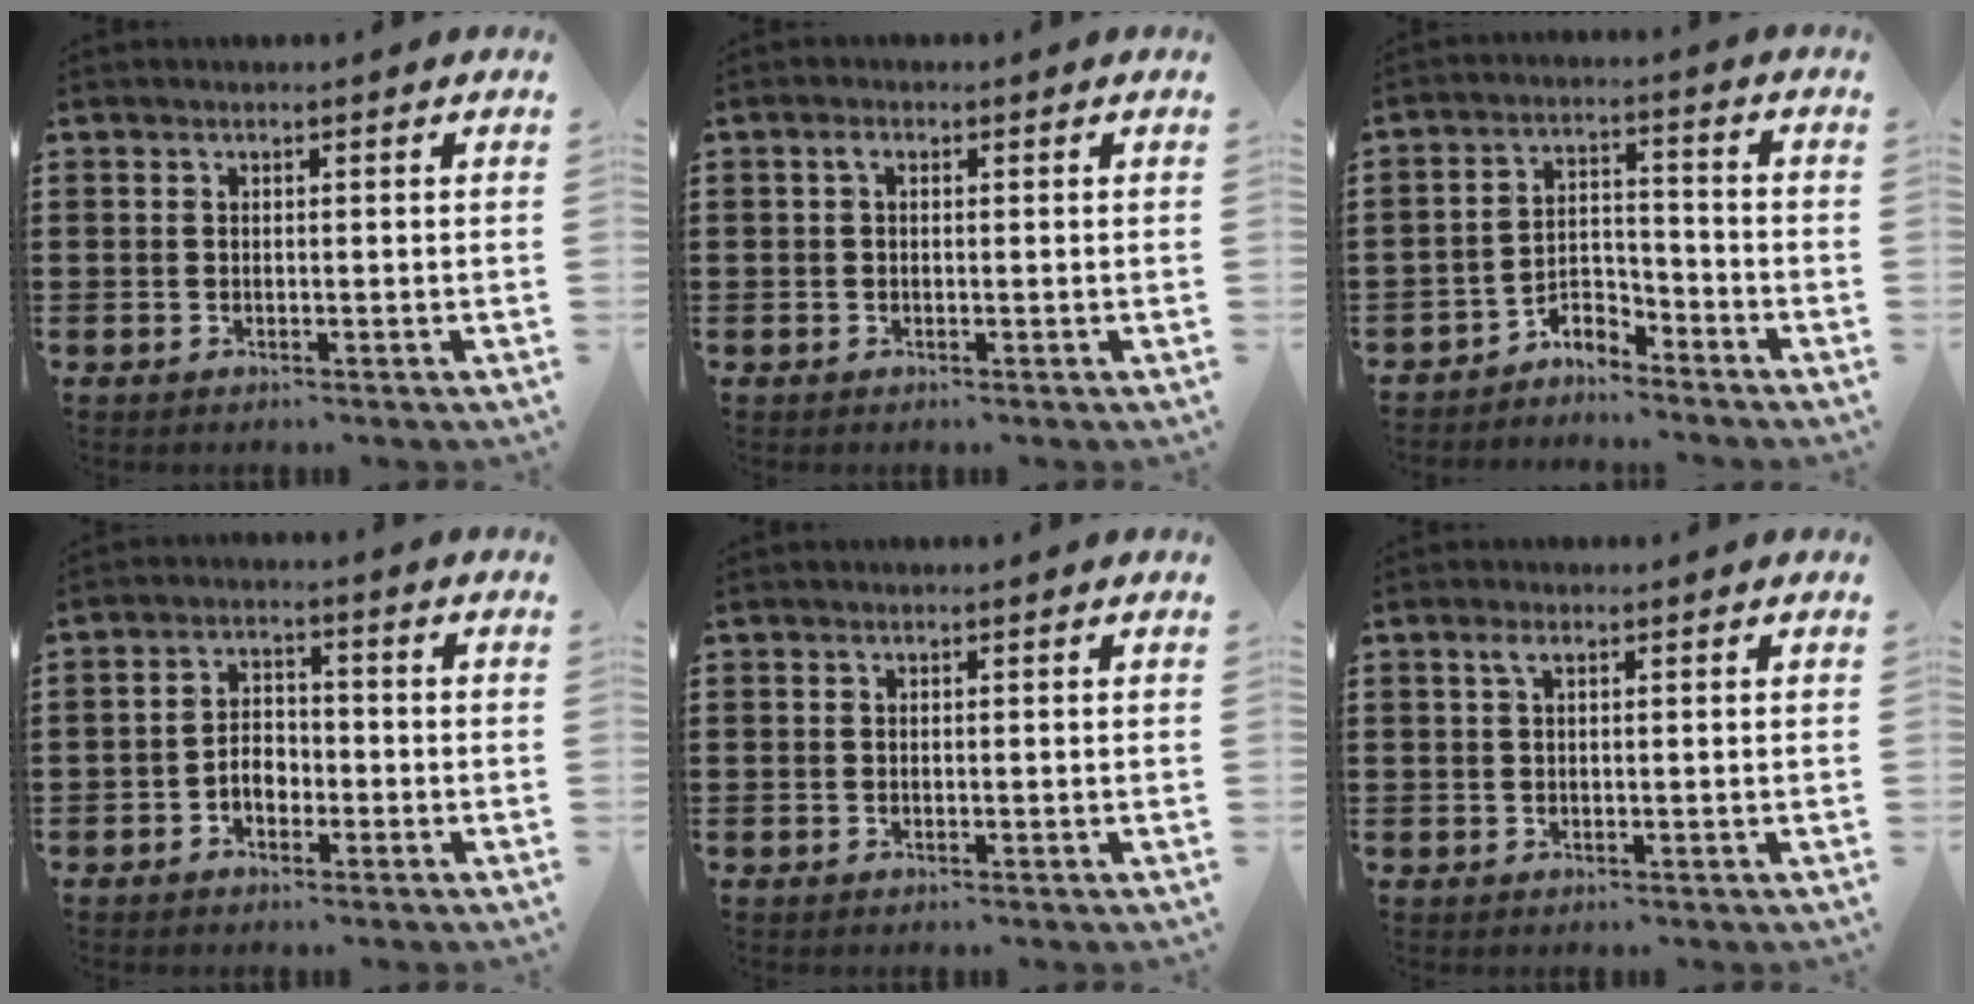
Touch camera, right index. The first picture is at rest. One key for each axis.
{"total": 1.3, "fx": 0.2, "fy": 0.7, "fz": 1.0, "tx": -0.022, "ty": 0.006, "tz": 0.001}
{"total": 4.4, "fx": -4.1, "fy": 1.1, "fz": 0.8, "tx": -0.017, "ty": 0.008, "tz": -0.084}
{"total": 3.6, "fx": -1.7, "fy": 2.4, "fz": 2.0, "tx": -0.040, "ty": 0.007, "tz": -0.034}
{"total": 0.0}
{"total": 1.4, "fx": 0.5, "fy": 0.5, "fz": 1.2, "tx": -0.026, "ty": 0.005, "tz": 0.008}